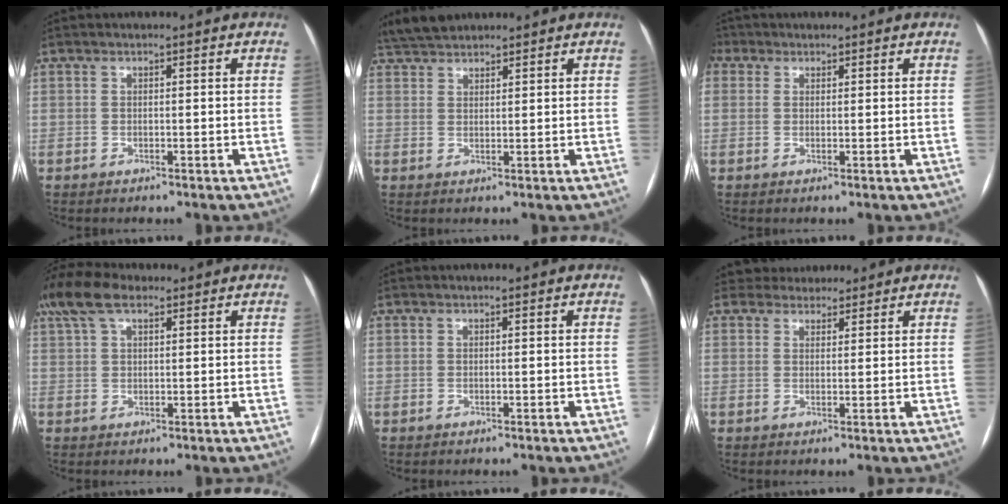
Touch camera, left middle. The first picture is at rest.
{"total": 5.1, "force": [4.5, 1.5, 1.7], "torque": [-0.039, 0.026, 0.087]}
{"total": 4.7, "force": [2.2, 3.8, 1.6], "torque": [-0.049, 0.025, 0.044]}
{"total": 8.0, "force": [5.2, 3.4, 5.1], "torque": [-0.114, 0.039, 0.102]}
{"total": 0.0}
{"total": 4.2, "force": [3.8, 1.9, 0.1], "torque": [0.003, 0.019, 0.055]}